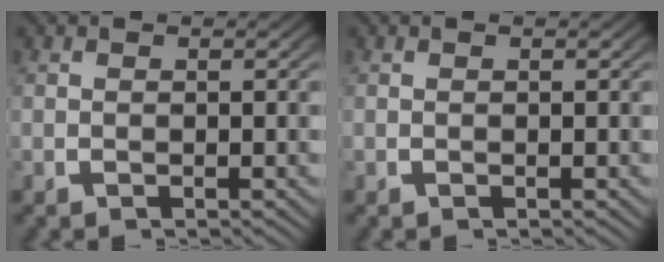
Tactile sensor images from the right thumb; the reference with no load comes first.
{"total": 0.0}